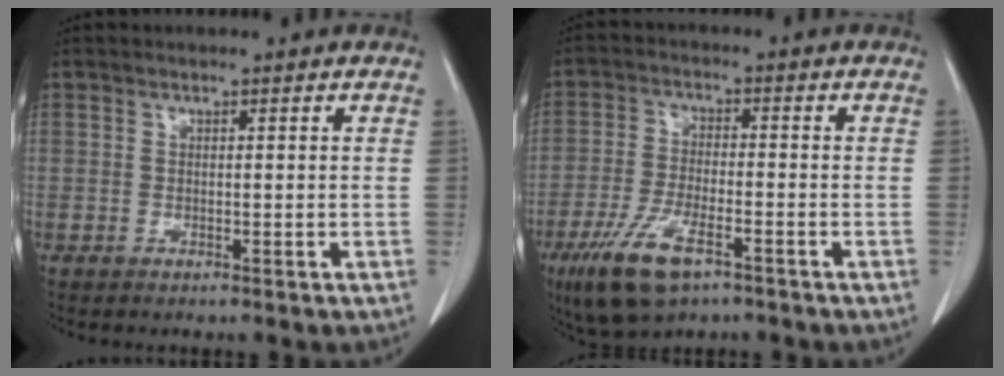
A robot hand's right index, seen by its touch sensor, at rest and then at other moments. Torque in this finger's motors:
{"motor_torque": [1.16, -0.95, 0.57, 0.17]}